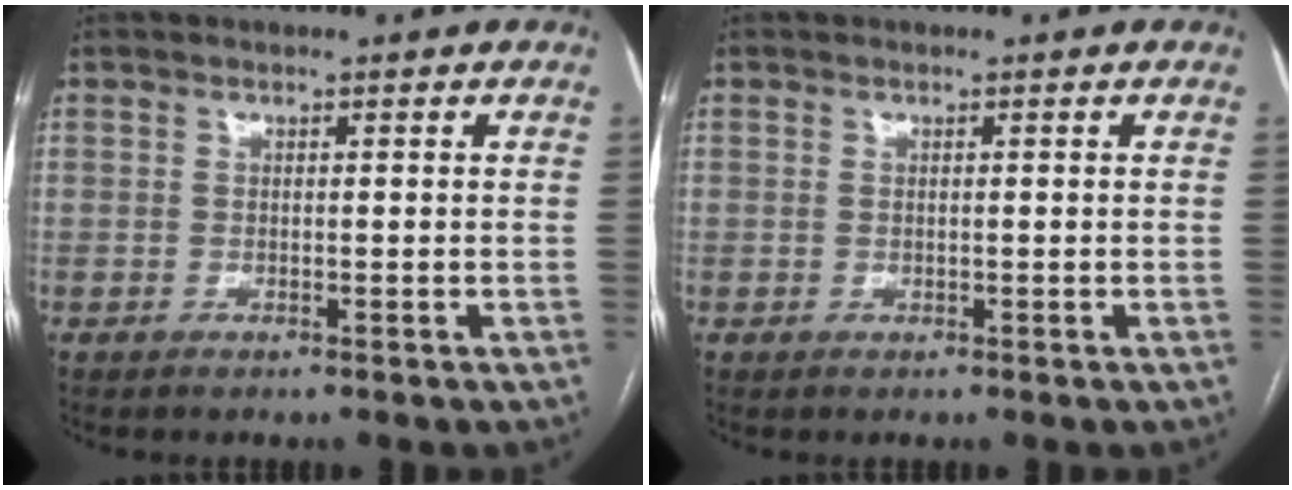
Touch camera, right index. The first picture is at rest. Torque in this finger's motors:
{"motor_torque": [-0.07, -0.04, -0.03, 0.01]}